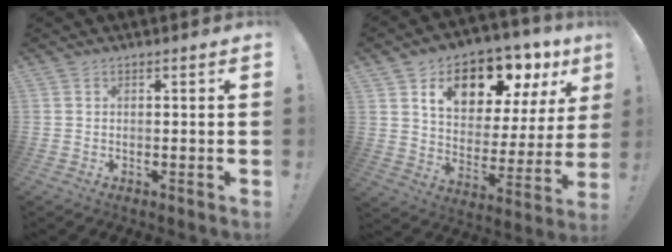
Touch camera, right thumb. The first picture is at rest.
{"total": 16.3, "force": [10.2, 8.5, 9.5], "torque": [-0.140, -0.065, 0.173]}